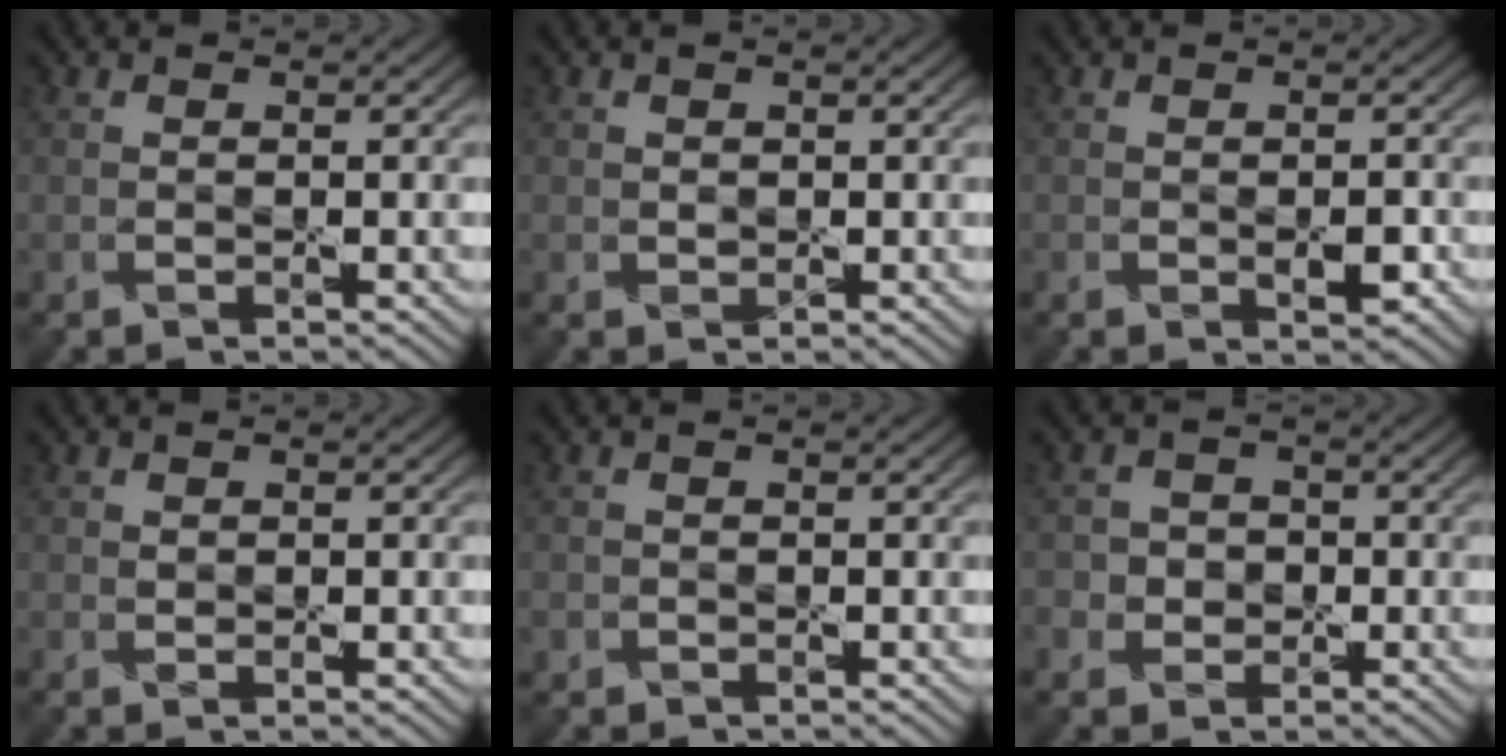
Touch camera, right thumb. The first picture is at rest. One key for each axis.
{"total": 0.8, "fx": 0.2, "fy": 0.7, "fz": 0.3, "tx": -0.010, "ty": -0.005, "tz": 0.004}
{"total": 2.4, "fx": -0.7, "fy": 1.3, "fz": 1.9, "tx": -0.030, "ty": -0.007, "tz": -0.007}
{"total": 0.7, "fx": 0.1, "fy": 0.5, "fz": 0.4, "tx": -0.007, "ty": -0.004, "tz": 0.004}
{"total": 1.0, "fx": -0.6, "fy": 0.8, "fz": 0.1, "tx": -0.004, "ty": -0.007, "tz": -0.013}
{"total": 3.4, "fx": -0.7, "fy": 3.2, "fz": 0.9, "tx": -0.016, "ty": 0.002, "tz": -0.025}